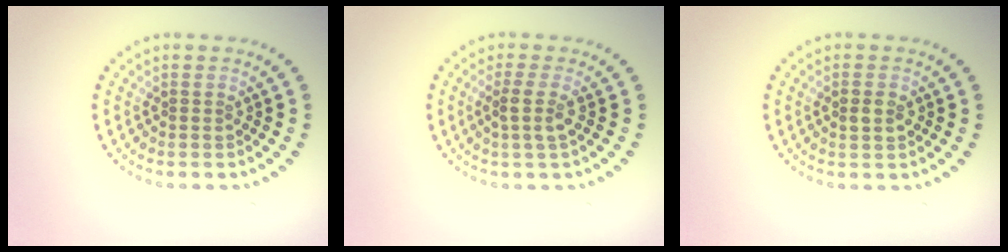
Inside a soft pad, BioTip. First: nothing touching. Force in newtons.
{"total": 1.9, "press": 1.5, "slide": 1.2}
{"total": 1.6, "press": 1.6, "slide": 0.2}